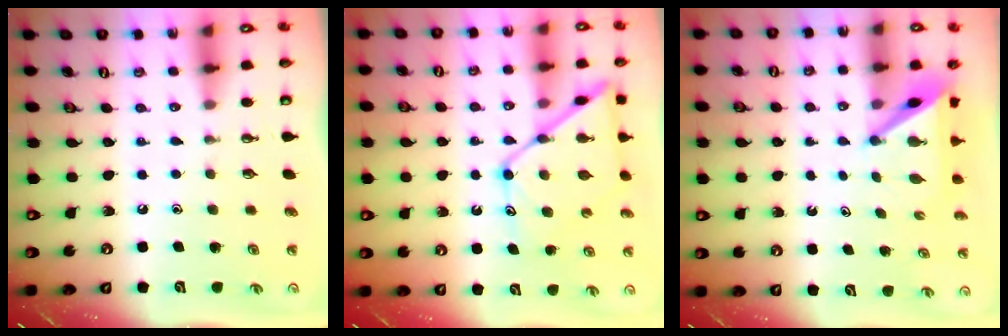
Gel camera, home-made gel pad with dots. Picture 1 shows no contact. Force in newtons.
{"total": 15.4, "press": 15.3, "slide": 1.2}
{"total": 5.8, "press": 5.8, "slide": 0.6}